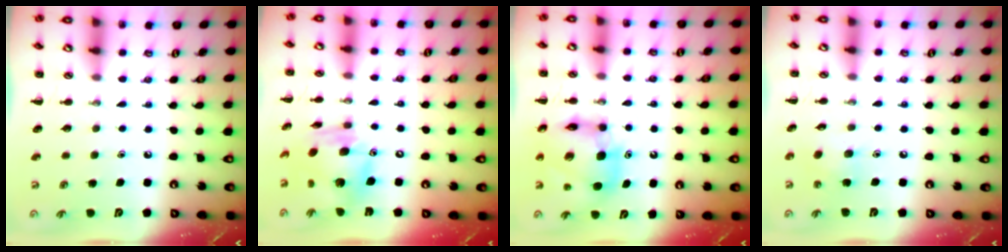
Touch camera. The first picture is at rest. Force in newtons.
{"total": 14.0, "press": 13.4, "slide": 3.9}
{"total": 11.4, "press": 10.8, "slide": 3.6}
{"total": 7.1, "press": 7.0, "slide": 1.5}